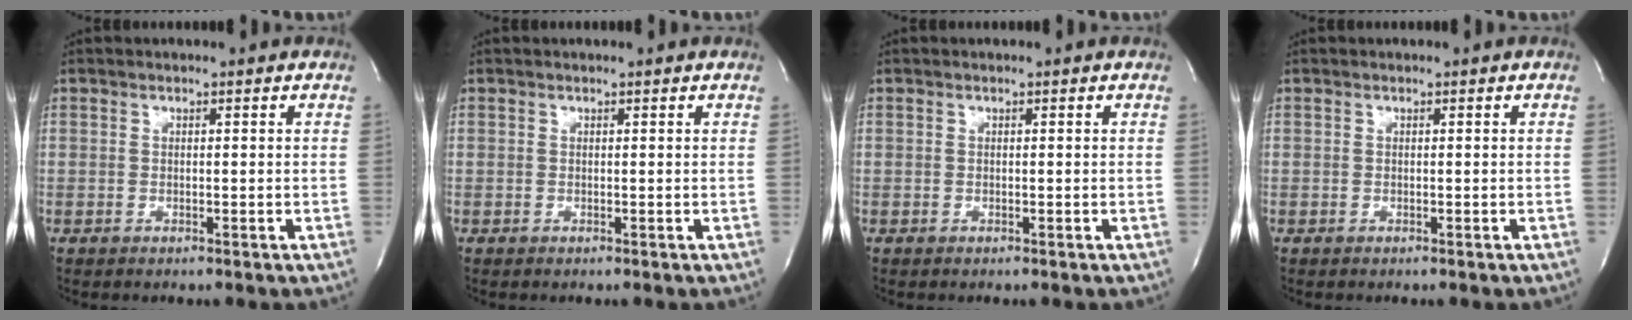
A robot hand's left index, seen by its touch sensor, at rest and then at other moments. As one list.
[{"total": 0.7, "force": [0.7, 0.0, 0.1], "torque": [-0.005, 0.003, 0.006]}, {"total": 0.0}, {"total": 0.0}]